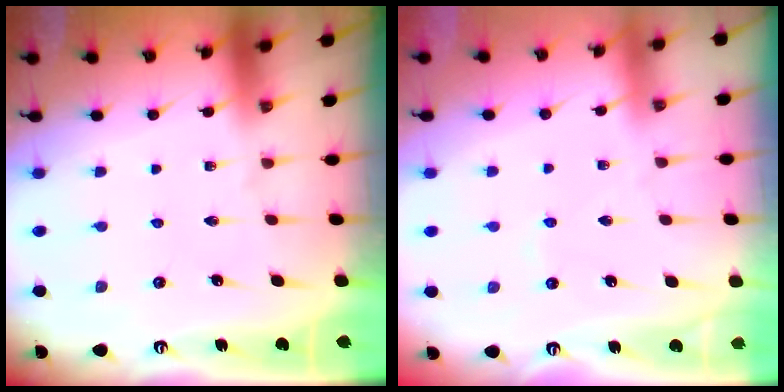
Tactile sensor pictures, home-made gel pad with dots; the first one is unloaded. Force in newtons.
{"total": 2.7, "press": 2.6, "slide": 0.5}